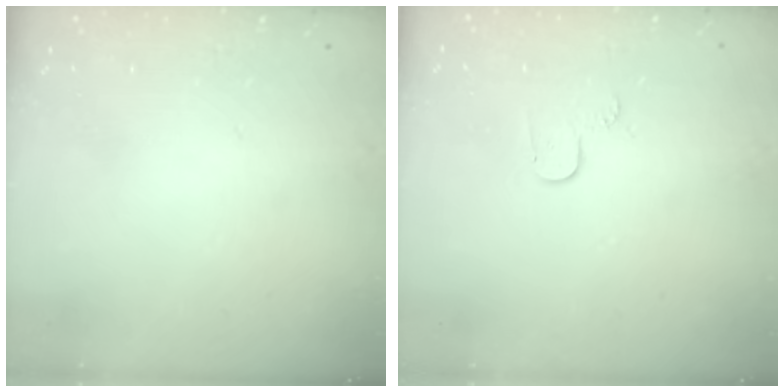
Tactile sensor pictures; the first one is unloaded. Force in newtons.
{"total": 3.5, "press": 3.5, "slide": 0.4}